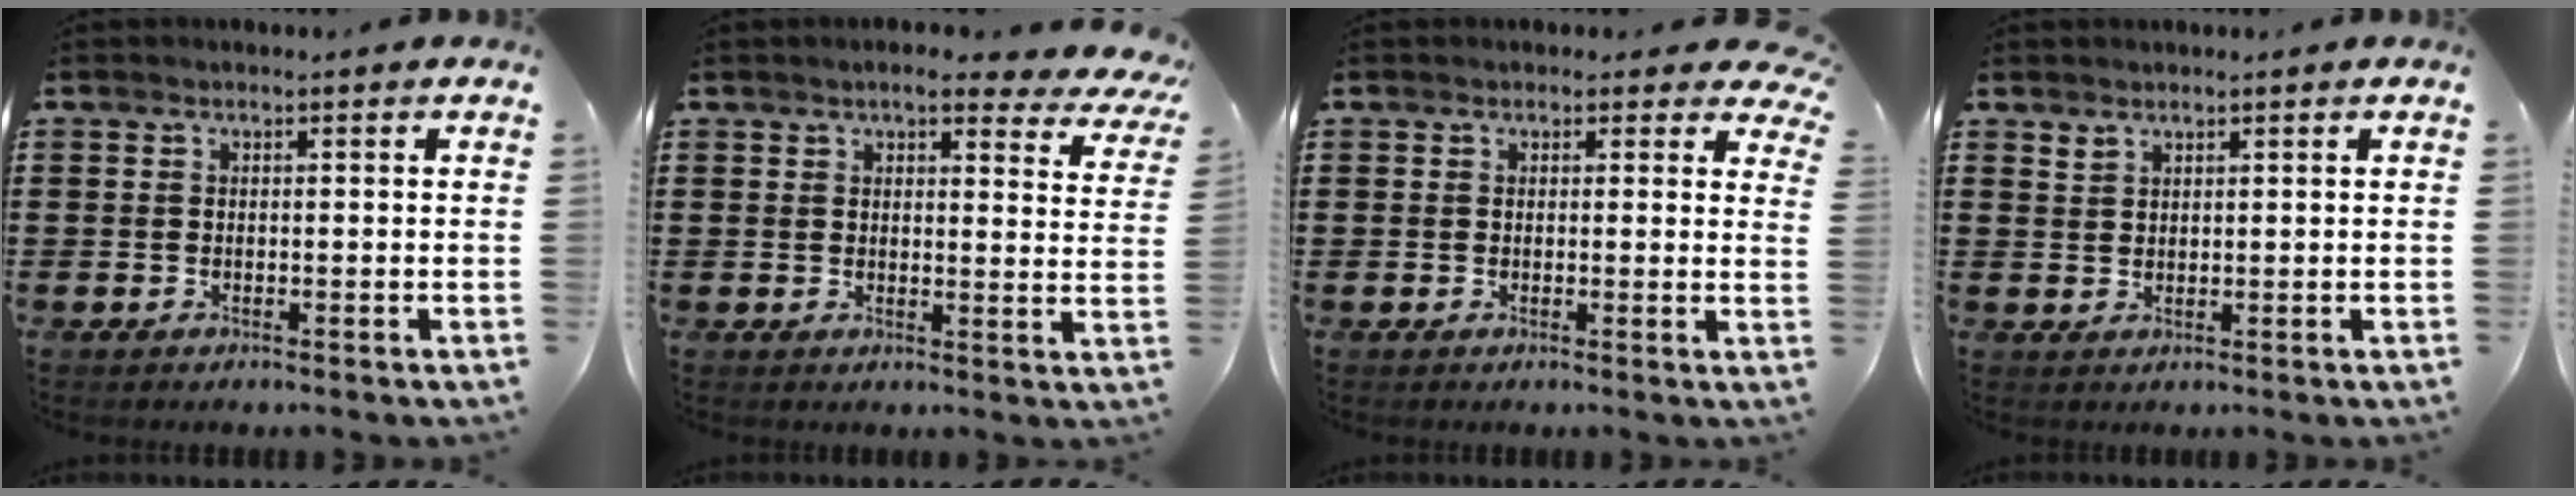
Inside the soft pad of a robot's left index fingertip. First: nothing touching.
{"total": 5.3, "force": [4.3, 0.6, 3.0], "torque": [-0.057, -0.016, 0.072]}
{"total": 1.9, "force": [1.6, 0.9, 0.6], "torque": [-0.002, -0.003, 0.026]}
{"total": 1.5, "force": [1.3, 0.7, 0.1], "torque": [-0.006, 0.000, 0.027]}